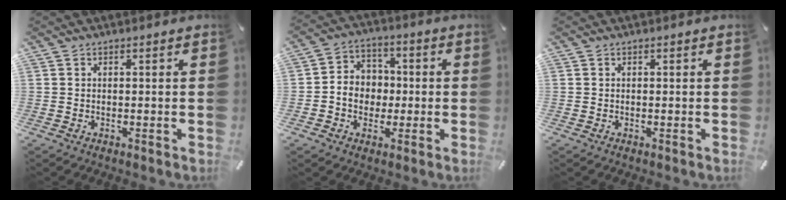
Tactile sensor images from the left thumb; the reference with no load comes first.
{"total": 7.4, "force": [-1.6, 6.7, 2.6], "torque": [-0.058, 0.020, -0.030]}
{"total": 0.0}